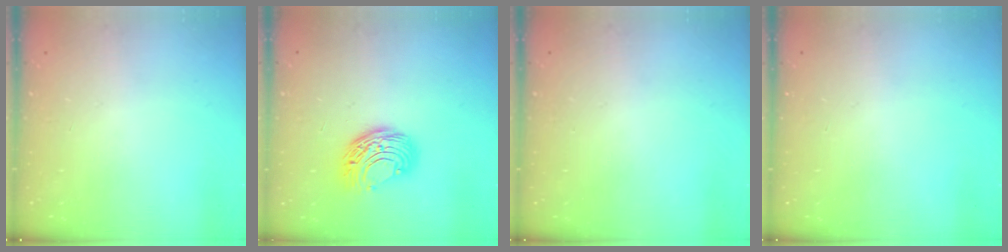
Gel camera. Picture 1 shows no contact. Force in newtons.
{"total": 8.9, "press": 8.9, "slide": 0.5}
{"total": 0.0}
{"total": 0.0}